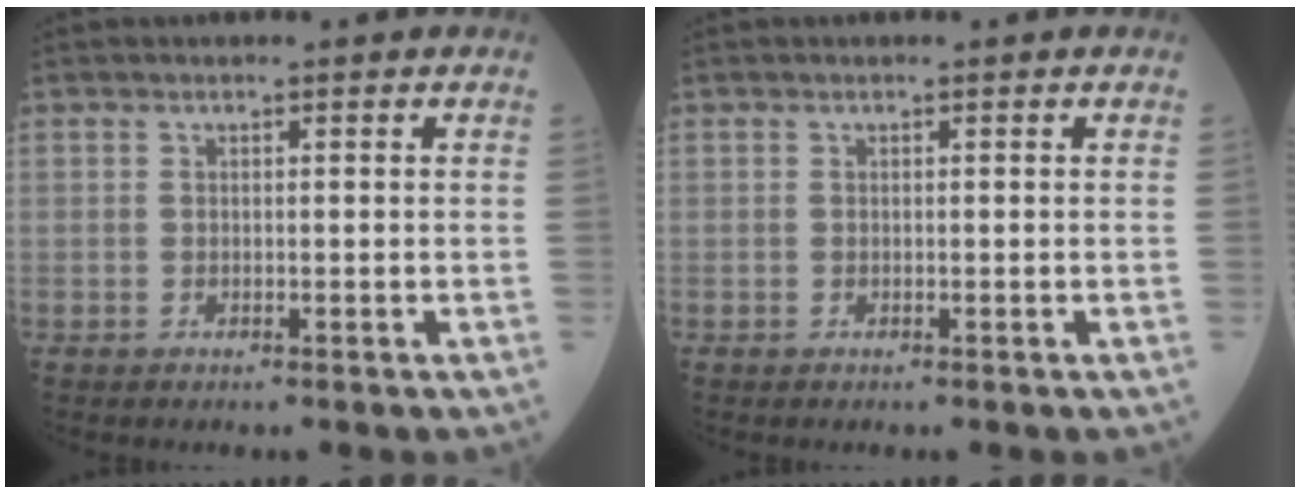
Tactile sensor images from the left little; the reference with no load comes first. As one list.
[{"total": 0.0}]